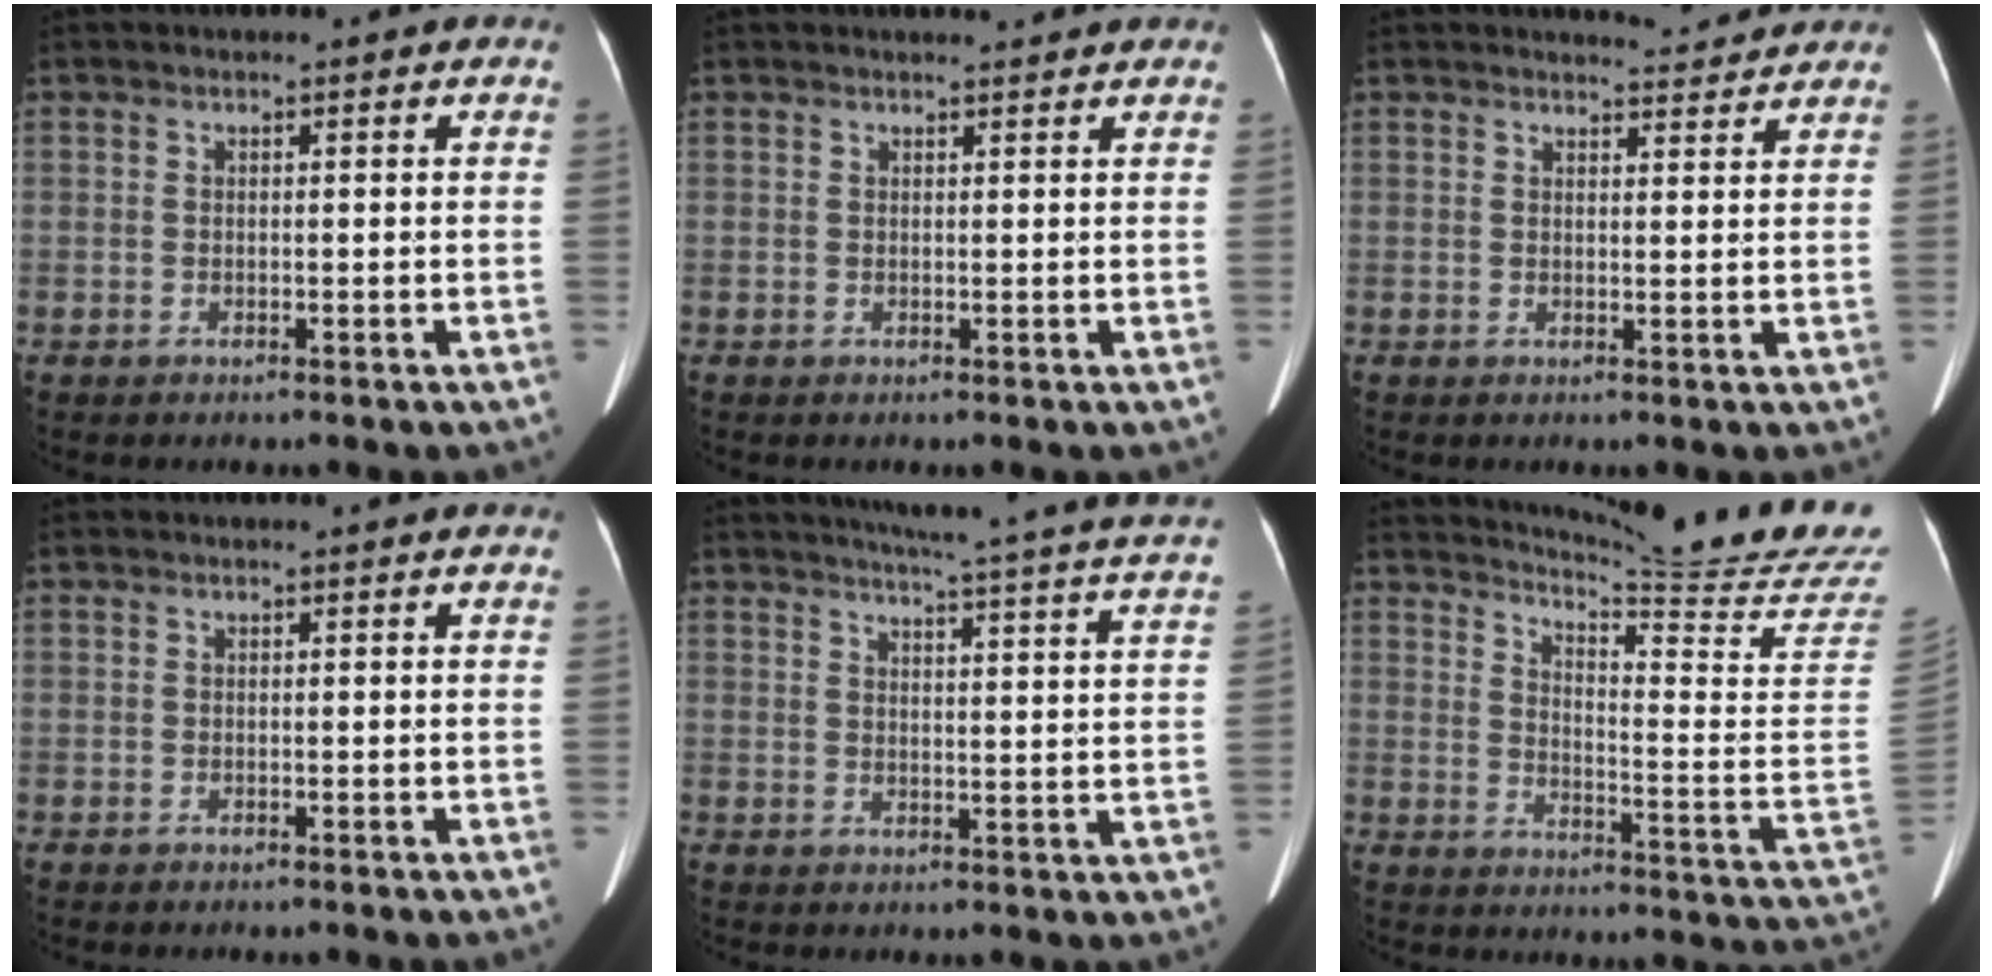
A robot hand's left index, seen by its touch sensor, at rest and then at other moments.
{"total": 2.5, "force": [2.4, 0.1, 0.6], "torque": [-0.010, 0.012, 0.031]}
{"total": 3.5, "force": [3.5, 0.1, -0.1], "torque": [-0.008, -0.002, 0.041]}
{"total": 0.0}
{"total": 22.2, "force": [20.4, -1.3, 8.9], "torque": [-0.129, -0.056, 0.235]}
{"total": 21.4, "force": [19.4, -2.9, 8.5], "torque": [-0.143, -0.136, 0.244]}